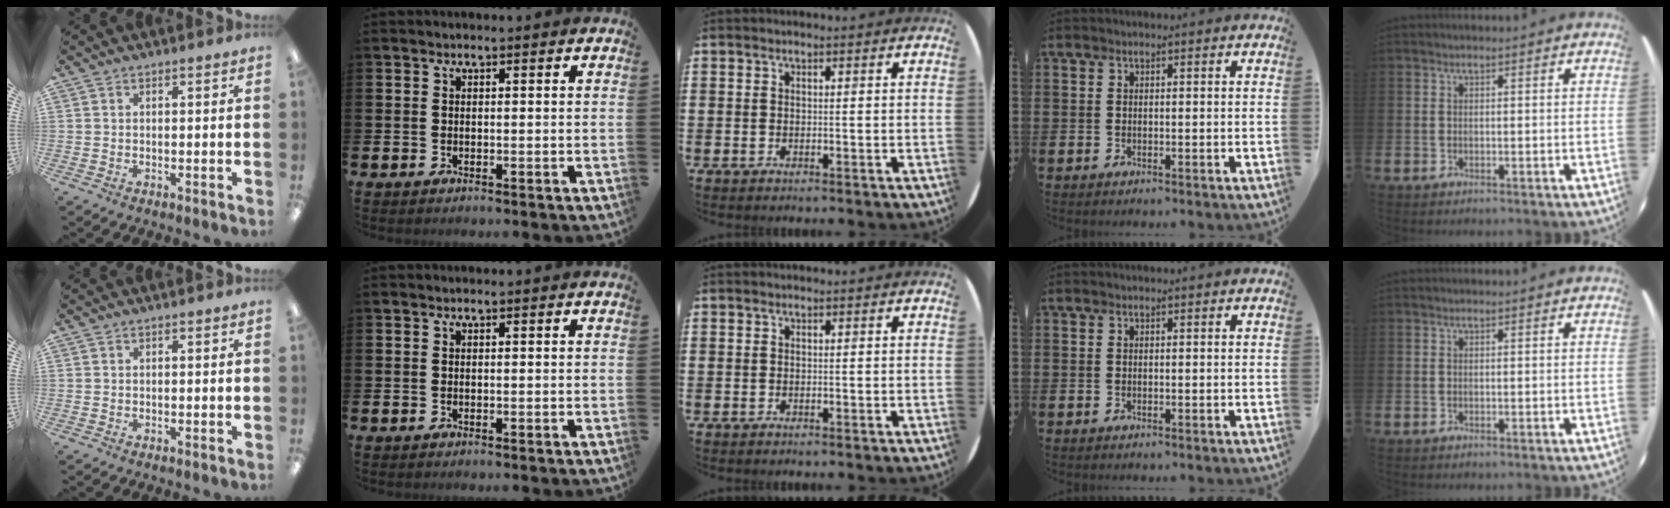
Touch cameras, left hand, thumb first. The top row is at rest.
{}